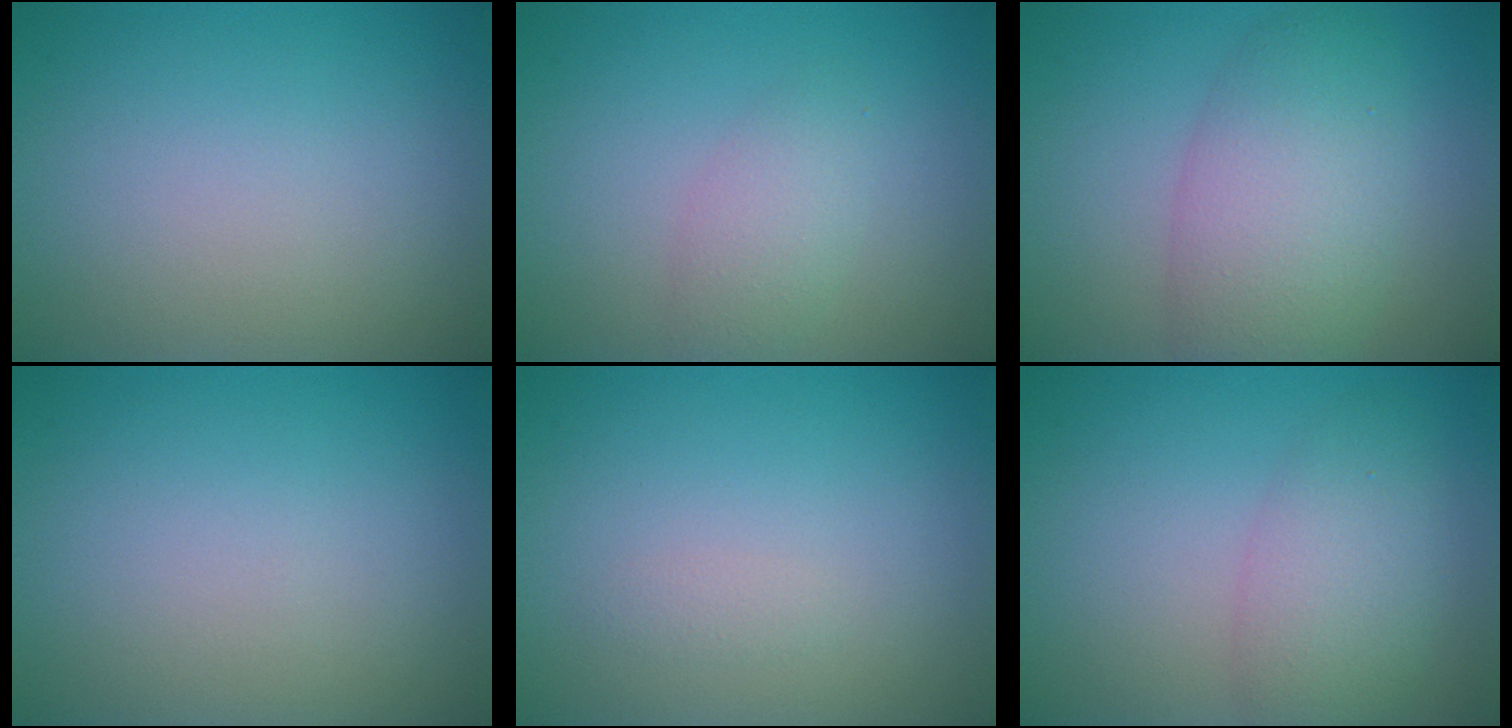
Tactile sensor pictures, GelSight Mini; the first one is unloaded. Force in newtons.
{"total": 2.3, "press": 2.3, "slide": 0.1}
{"total": 6.5, "press": 6.5, "slide": 0.2}
{"total": 0.0}
{"total": 0.6, "press": 0.6, "slide": 0.0}
{"total": 4.0, "press": 4.0, "slide": 0.2}